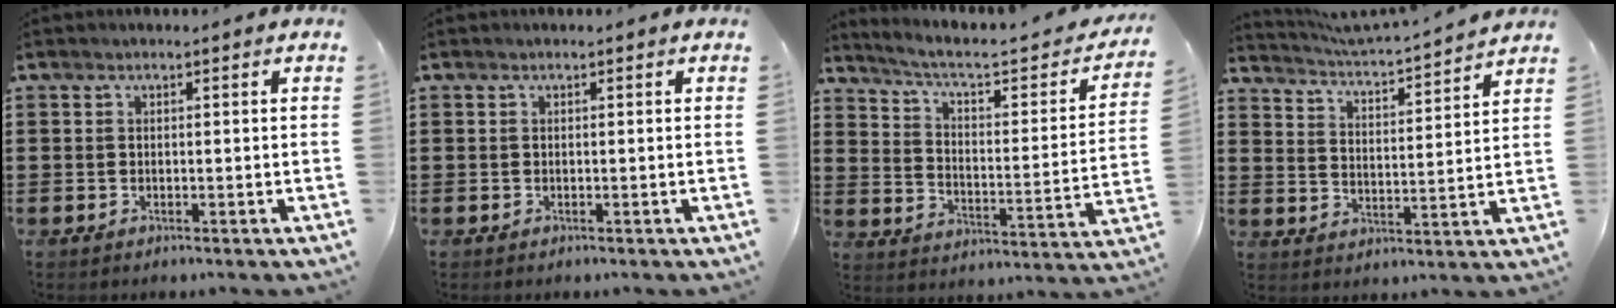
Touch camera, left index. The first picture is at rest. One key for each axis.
{"total": 0.0}
{"total": 4.6, "fx": 3.3, "fy": 0.9, "fz": 3.0, "tx": -0.077, "ty": -0.025, "tz": 0.045}
{"total": 3.4, "fx": 3.3, "fy": -0.6, "fz": 0.6, "tx": -0.031, "ty": -0.035, "tz": 0.047}